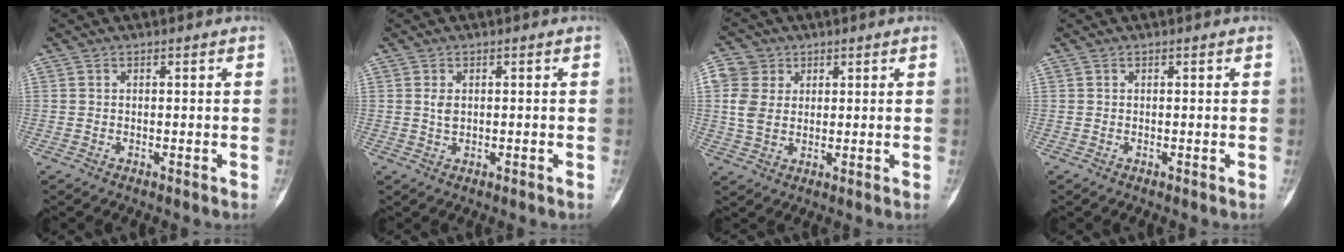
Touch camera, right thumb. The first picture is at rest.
{"total": 1.7, "force": [0.2, 1.0, 1.3], "torque": [-0.021, -0.002, 0.005]}
{"total": 6.5, "force": [1.7, 5.6, 2.9], "torque": [-0.049, 0.002, 0.031]}
{"total": 0.0}